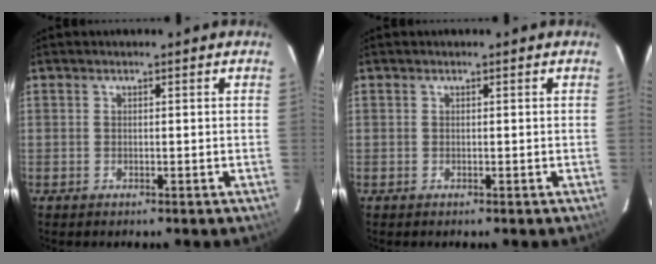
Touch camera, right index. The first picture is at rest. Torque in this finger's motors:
{"motor_torque": [0.00, 0.00, 0.02, 0.00]}